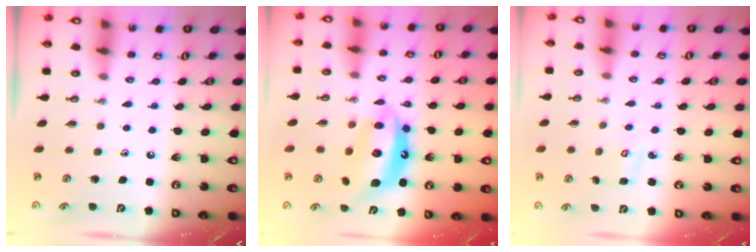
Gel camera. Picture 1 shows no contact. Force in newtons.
{"total": 12.2, "press": 12.1, "slide": 1.7}
{"total": 2.6, "press": 2.6, "slide": 0.3}